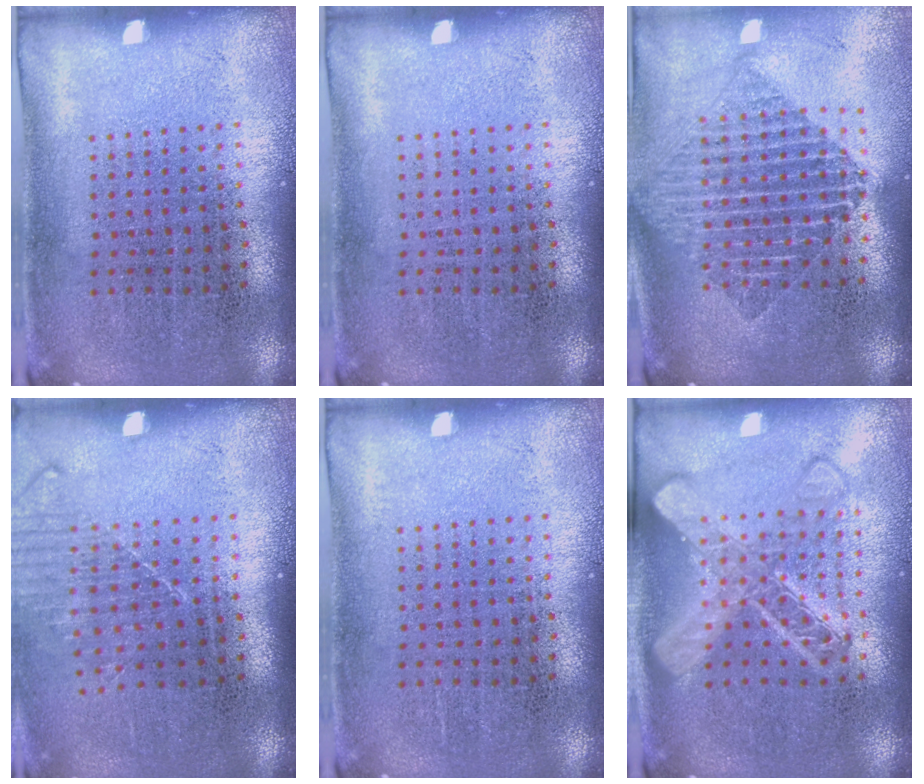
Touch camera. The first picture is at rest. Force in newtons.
{"total": 0.0}
{"total": 1.9, "press": 1.6, "slide": 1.0}
{"total": 1.2, "press": 1.0, "slide": 0.6}
{"total": 0.0}
{"total": 3.0, "press": 3.0, "slide": 0.4}